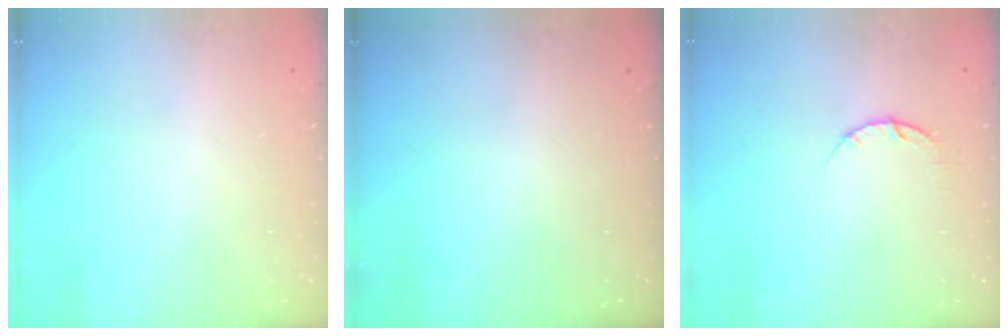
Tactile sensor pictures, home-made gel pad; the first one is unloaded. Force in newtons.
{"total": 0.0}
{"total": 3.7, "press": 3.7, "slide": 0.6}